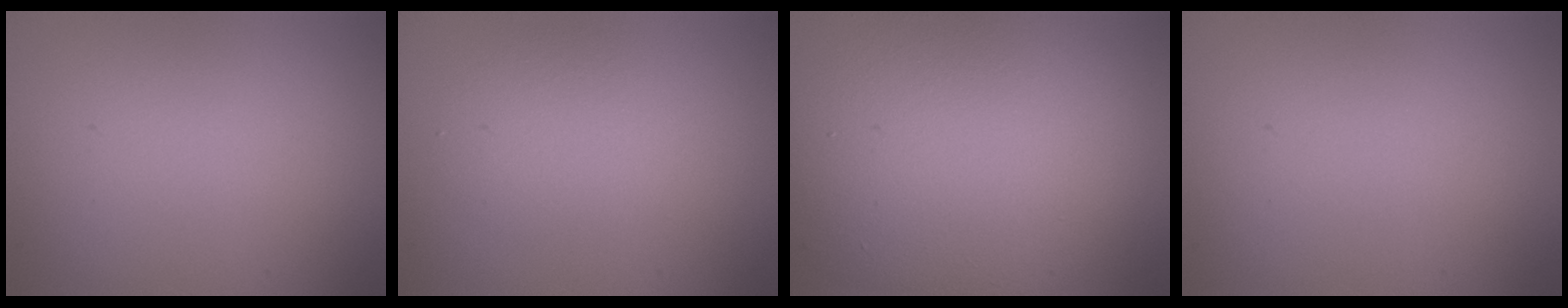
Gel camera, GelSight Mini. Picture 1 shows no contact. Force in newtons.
{"total": 2.5, "press": 2.5, "slide": 0.1}
{"total": 12.3, "press": 12.3, "slide": 0.6}
{"total": 0.0}